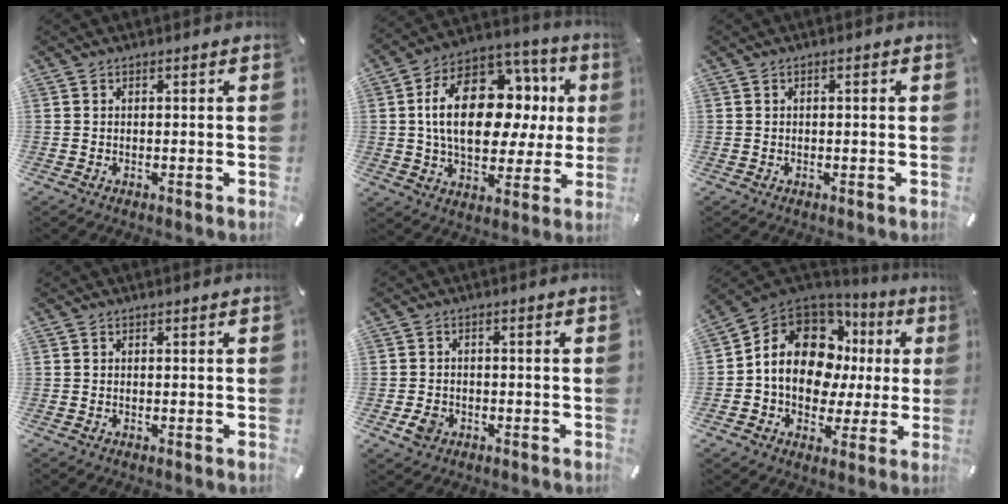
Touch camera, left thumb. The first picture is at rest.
{"total": 22.9, "force": [3.9, 14.4, 17.3], "torque": [-0.306, 0.003, 0.069]}
{"total": 1.1, "force": [-0.1, 0.3, 1.0], "torque": [-0.019, 0.000, -0.002]}
{"total": 0.0}
{"total": 3.9, "force": [-1.6, 2.9, 1.9], "torque": [-0.045, 0.002, -0.030]}
{"total": 15.2, "force": [3.1, 11.3, 9.6], "torque": [-0.179, -0.022, 0.057]}